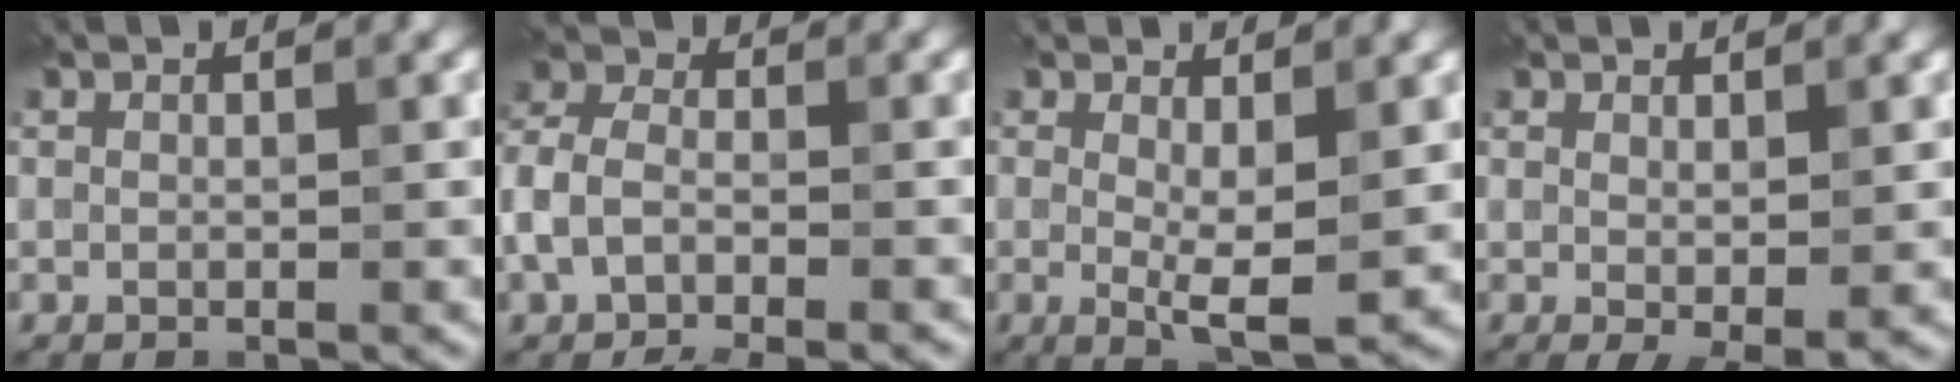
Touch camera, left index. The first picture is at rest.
{"total": 5.6, "force": [-2.9, 3.2, 3.6], "torque": [-0.082, 0.004, -0.065]}
{"total": 4.4, "force": [0.4, 1.3, 4.2], "torque": [-0.074, -0.014, 0.008]}
{"total": 2.0, "force": [0.0, 0.4, 2.0], "torque": [-0.032, -0.010, 0.006]}